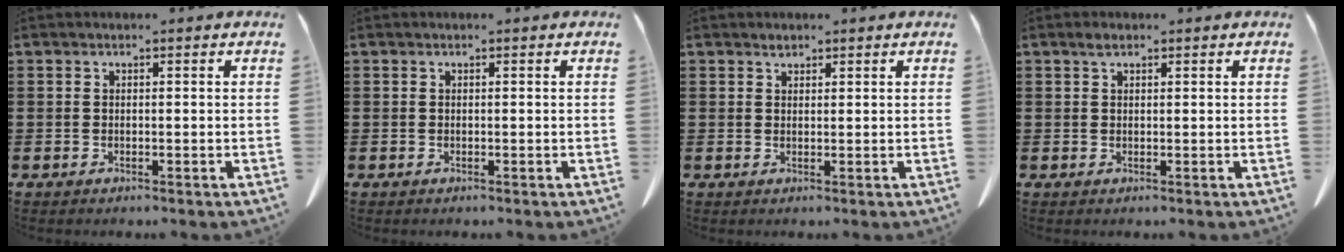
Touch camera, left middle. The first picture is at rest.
{"total": 0.0}
{"total": 1.0, "force": [0.9, 0.4, 0.3], "torque": [-0.007, -0.002, 0.018]}
{"total": 1.2, "force": [0.7, 0.6, 0.8], "torque": [-0.019, 0.003, 0.014]}